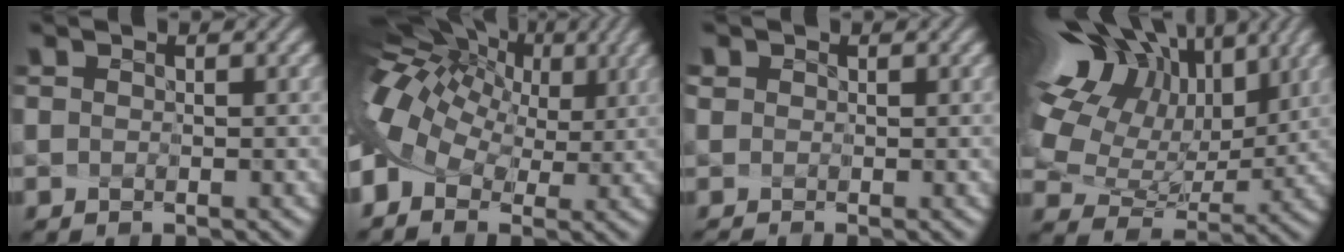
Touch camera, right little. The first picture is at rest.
{"total": 11.5, "force": [4.0, 6.9, 8.3], "torque": [-0.179, 0.021, 0.089]}
{"total": 1.2, "force": [0.1, 1.0, 0.6], "torque": [-0.024, 0.006, 0.009]}
{"total": 15.1, "force": [6.9, 9.1, 9.8], "torque": [-0.216, 0.027, 0.139]}